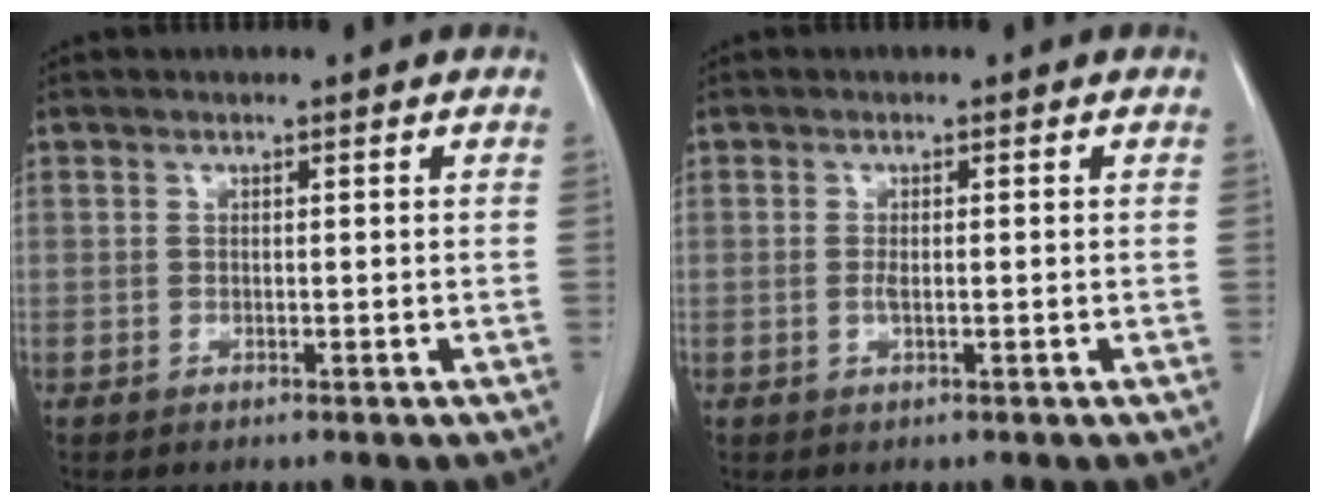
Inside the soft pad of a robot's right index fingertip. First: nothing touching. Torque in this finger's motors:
{"motor_torque": [0.08, 0.17, 0.00, 0.02]}